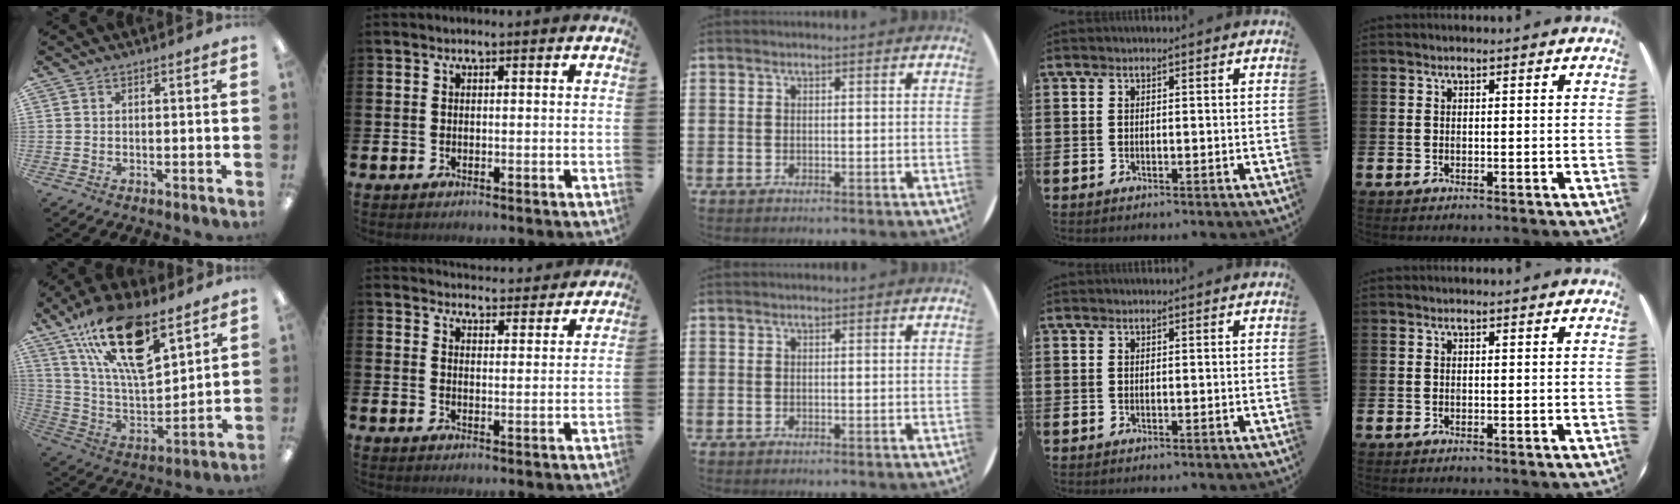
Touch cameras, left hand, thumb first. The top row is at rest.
{"thumb": {"total": 22.8, "force": [14.4, 8.8, 15.3], "torque": [-0.282, -0.079, 0.246]}, "index": {"total": 4.3, "force": [4.3, 0.5, -0.2], "torque": [0.003, -0.035, 0.073]}}